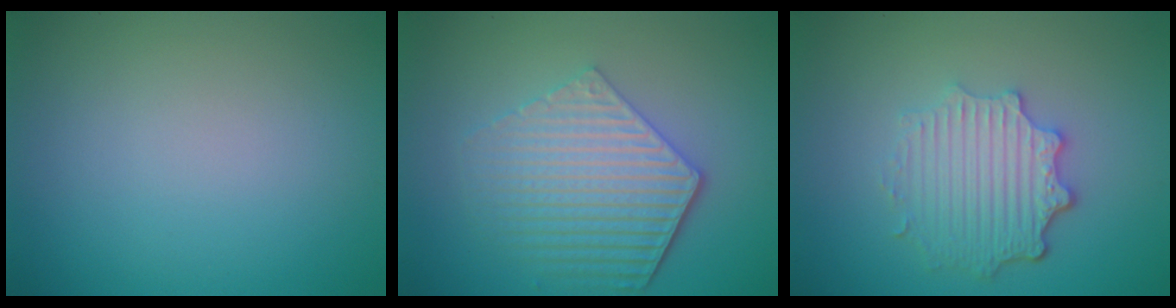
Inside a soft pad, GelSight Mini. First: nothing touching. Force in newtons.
{"total": 5.9, "press": 4.3, "slide": 4.0}
{"total": 4.4, "press": 3.6, "slide": 2.6}